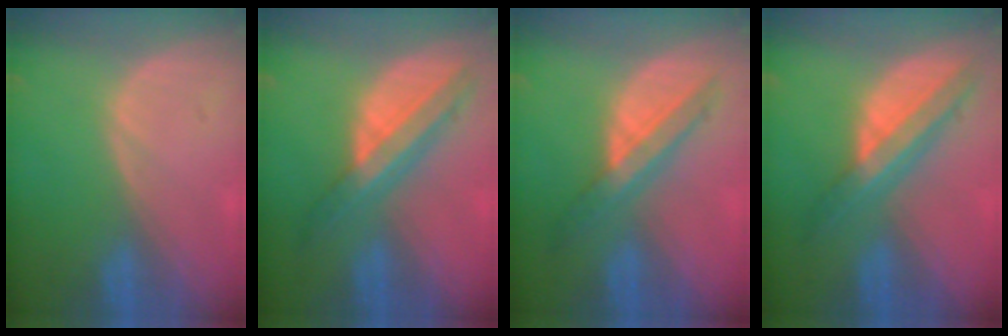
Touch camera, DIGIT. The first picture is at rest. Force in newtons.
{"total": 8.1, "press": 6.9, "slide": 4.3}
{"total": 6.1, "press": 6.0, "slide": 0.9}
{"total": 8.0, "press": 6.7, "slide": 4.3}